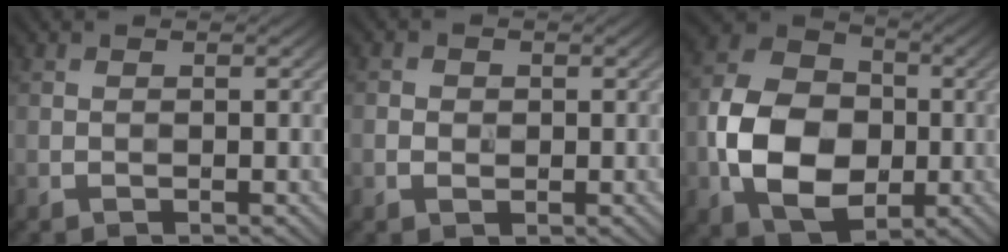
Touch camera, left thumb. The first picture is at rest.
{"total": 1.3, "force": [0.0, 1.2, 0.5], "torque": [-0.006, 0.000, -0.002]}
{"total": 12.0, "force": [-2.1, 8.9, 7.8], "torque": [-0.170, -0.007, -0.045]}